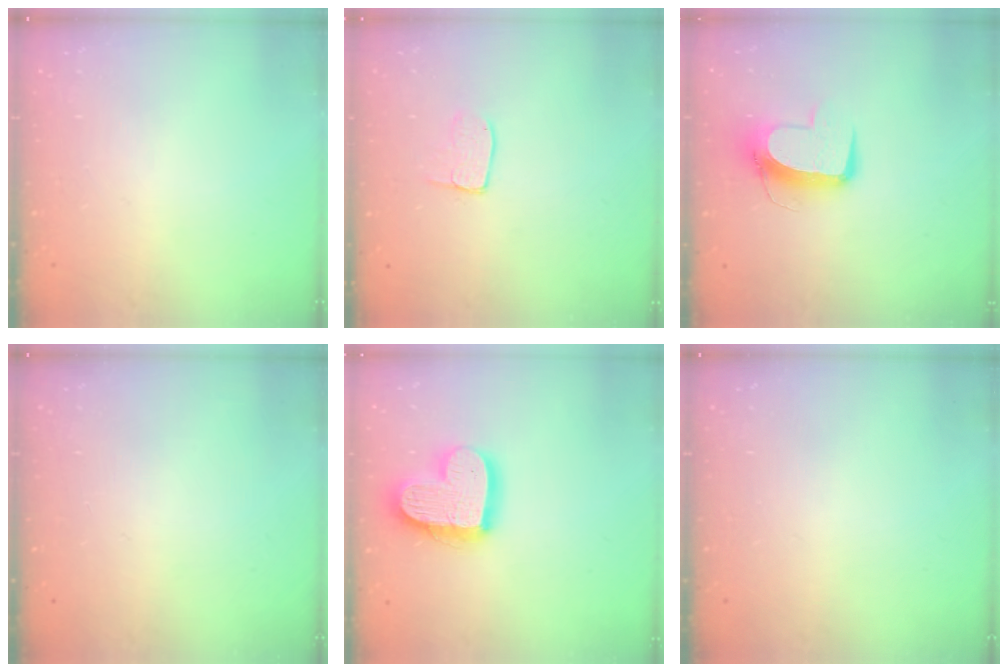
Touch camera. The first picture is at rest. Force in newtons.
{"total": 5.3, "press": 5.3, "slide": 0.4}
{"total": 10.6, "press": 10.5, "slide": 1.1}
{"total": 0.0}
{"total": 17.4, "press": 17.3, "slide": 1.6}
{"total": 0.0}